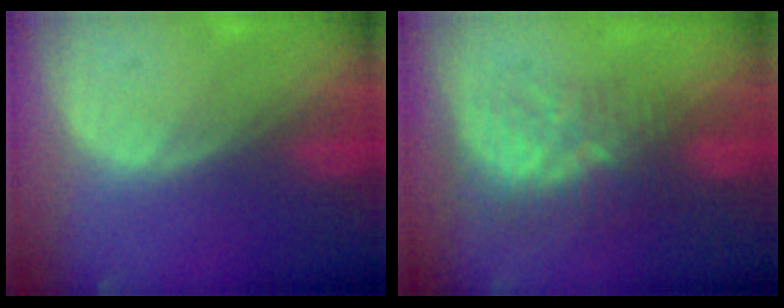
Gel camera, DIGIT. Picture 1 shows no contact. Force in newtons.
{"total": 8.9, "press": 7.6, "slide": 4.7}